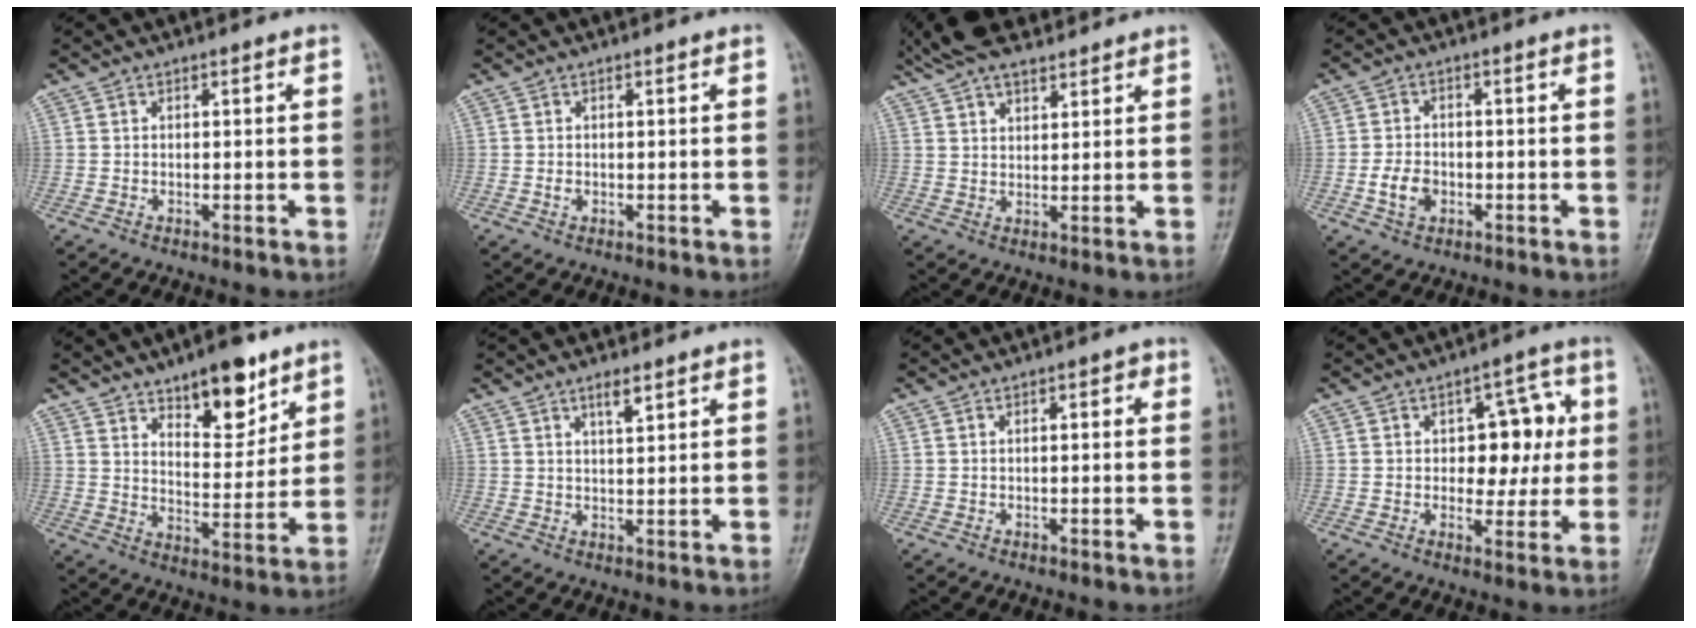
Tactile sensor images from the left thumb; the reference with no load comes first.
{"total": 0.6, "force": [-0.2, 0.5, 0.3], "torque": [-0.005, 0.001, -0.004]}
{"total": 10.3, "force": [8.5, 3.8, 4.5], "torque": [-0.064, 0.001, 0.152]}
{"total": 4.7, "force": [-1.5, 3.4, 2.8], "torque": [-0.044, 0.009, -0.029]}
{"total": 12.1, "force": [7.9, 5.2, 7.6], "torque": [-0.078, -0.053, 0.125]}
{"total": 3.0, "force": [2.1, 0.8, 2.0], "torque": [-0.031, -0.010, 0.035]}
{"total": 1.9, "force": [0.3, 1.0, 1.7], "torque": [-0.016, 0.008, -0.002]}
{"total": 9.9, "force": [1.3, 6.3, 7.5], "torque": [-0.046, 0.007, 0.017]}